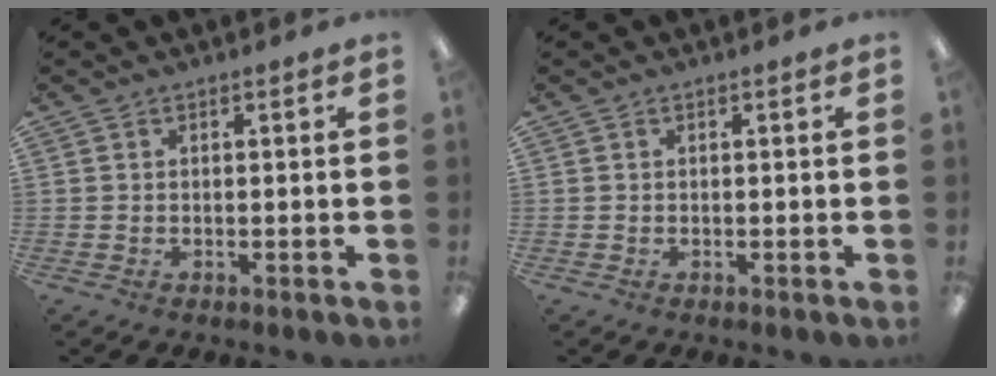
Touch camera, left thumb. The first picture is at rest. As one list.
[{"total": 0.0}]